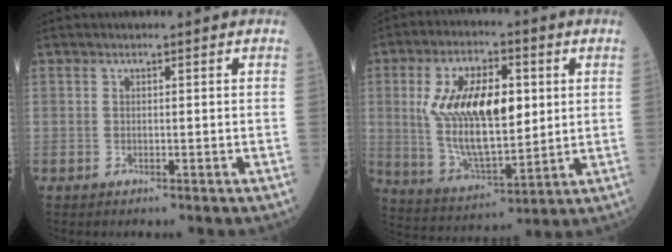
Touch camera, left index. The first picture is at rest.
{"total": 15.7, "force": [2.7, 6.2, 14.1], "torque": [-0.274, 0.010, 0.055]}